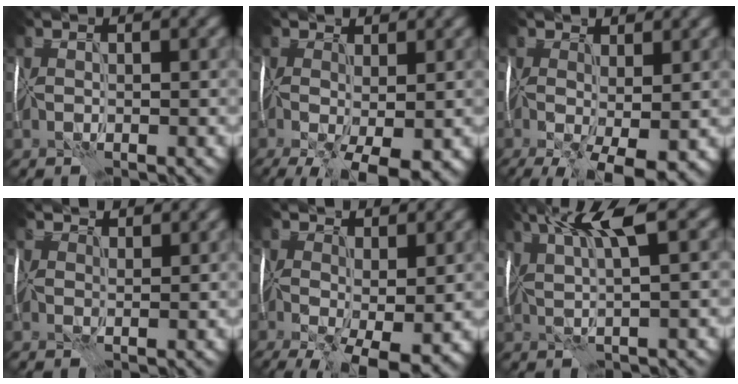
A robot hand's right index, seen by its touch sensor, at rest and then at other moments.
{"total": 7.9, "force": [-2.6, 3.8, 6.4], "torque": [-0.118, -0.011, -0.030]}
{"total": 8.2, "force": [-2.0, 4.2, 6.8], "torque": [-0.125, -0.012, -0.019]}
{"total": 3.0, "force": [2.6, 1.2, 0.9], "torque": [-0.025, 0.013, 0.028]}
{"total": 8.8, "force": [-1.2, 4.7, 7.3], "torque": [-0.124, -0.016, -0.005]}
{"total": 5.5, "force": [2.9, 0.6, 4.7], "torque": [-0.087, 0.011, 0.052]}